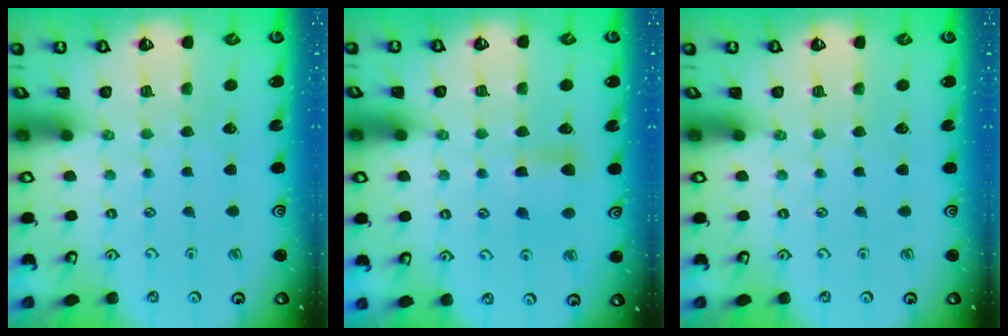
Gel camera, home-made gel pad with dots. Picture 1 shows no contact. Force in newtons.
{"total": 5.7, "press": 5.7, "slide": 0.6}
{"total": 0.0}